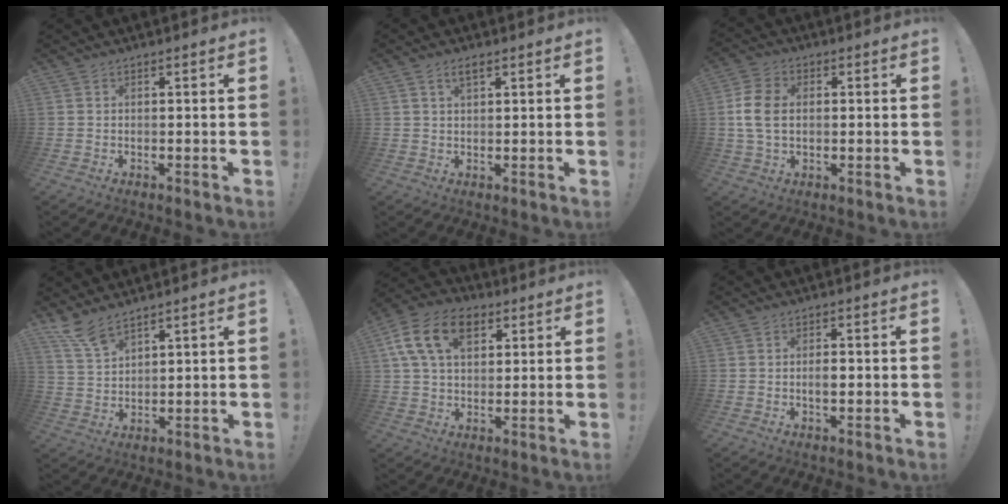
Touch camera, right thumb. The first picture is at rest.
{"total": 3.0, "force": [1.7, 1.3, 2.2], "torque": [-0.039, 0.001, 0.028]}
{"total": 10.2, "force": [0.2, 7.1, 7.2], "torque": [-0.153, 0.007, 0.007]}
{"total": 7.0, "force": [5.7, 1.5, 3.8], "torque": [-0.077, -0.034, 0.108]}
{"total": 15.6, "force": [6.3, 10.2, 10.0], "torque": [-0.168, -0.011, 0.117]}
{"total": 2.5, "force": [-0.7, 1.0, 2.1], "torque": [-0.028, 0.002, -0.015]}